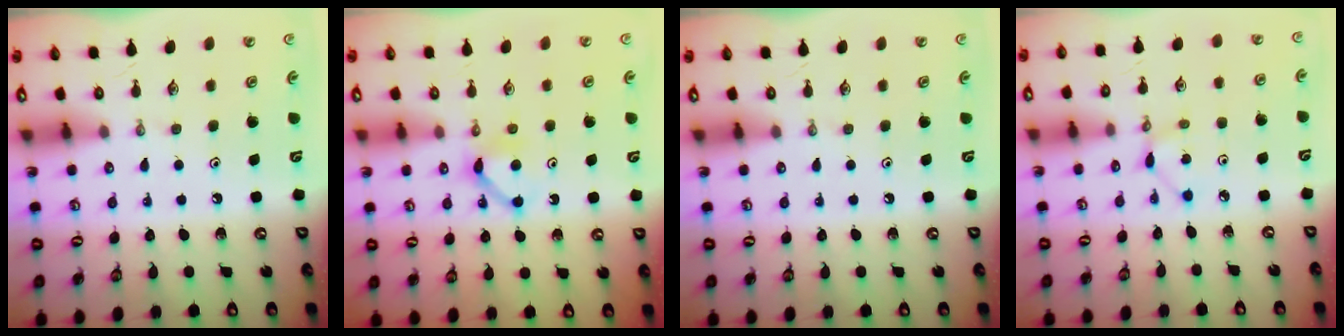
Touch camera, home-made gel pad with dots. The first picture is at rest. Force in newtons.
{"total": 5.1, "press": 5.0, "slide": 0.7}
{"total": 0.0}
{"total": 3.1, "press": 3.1, "slide": 0.4}